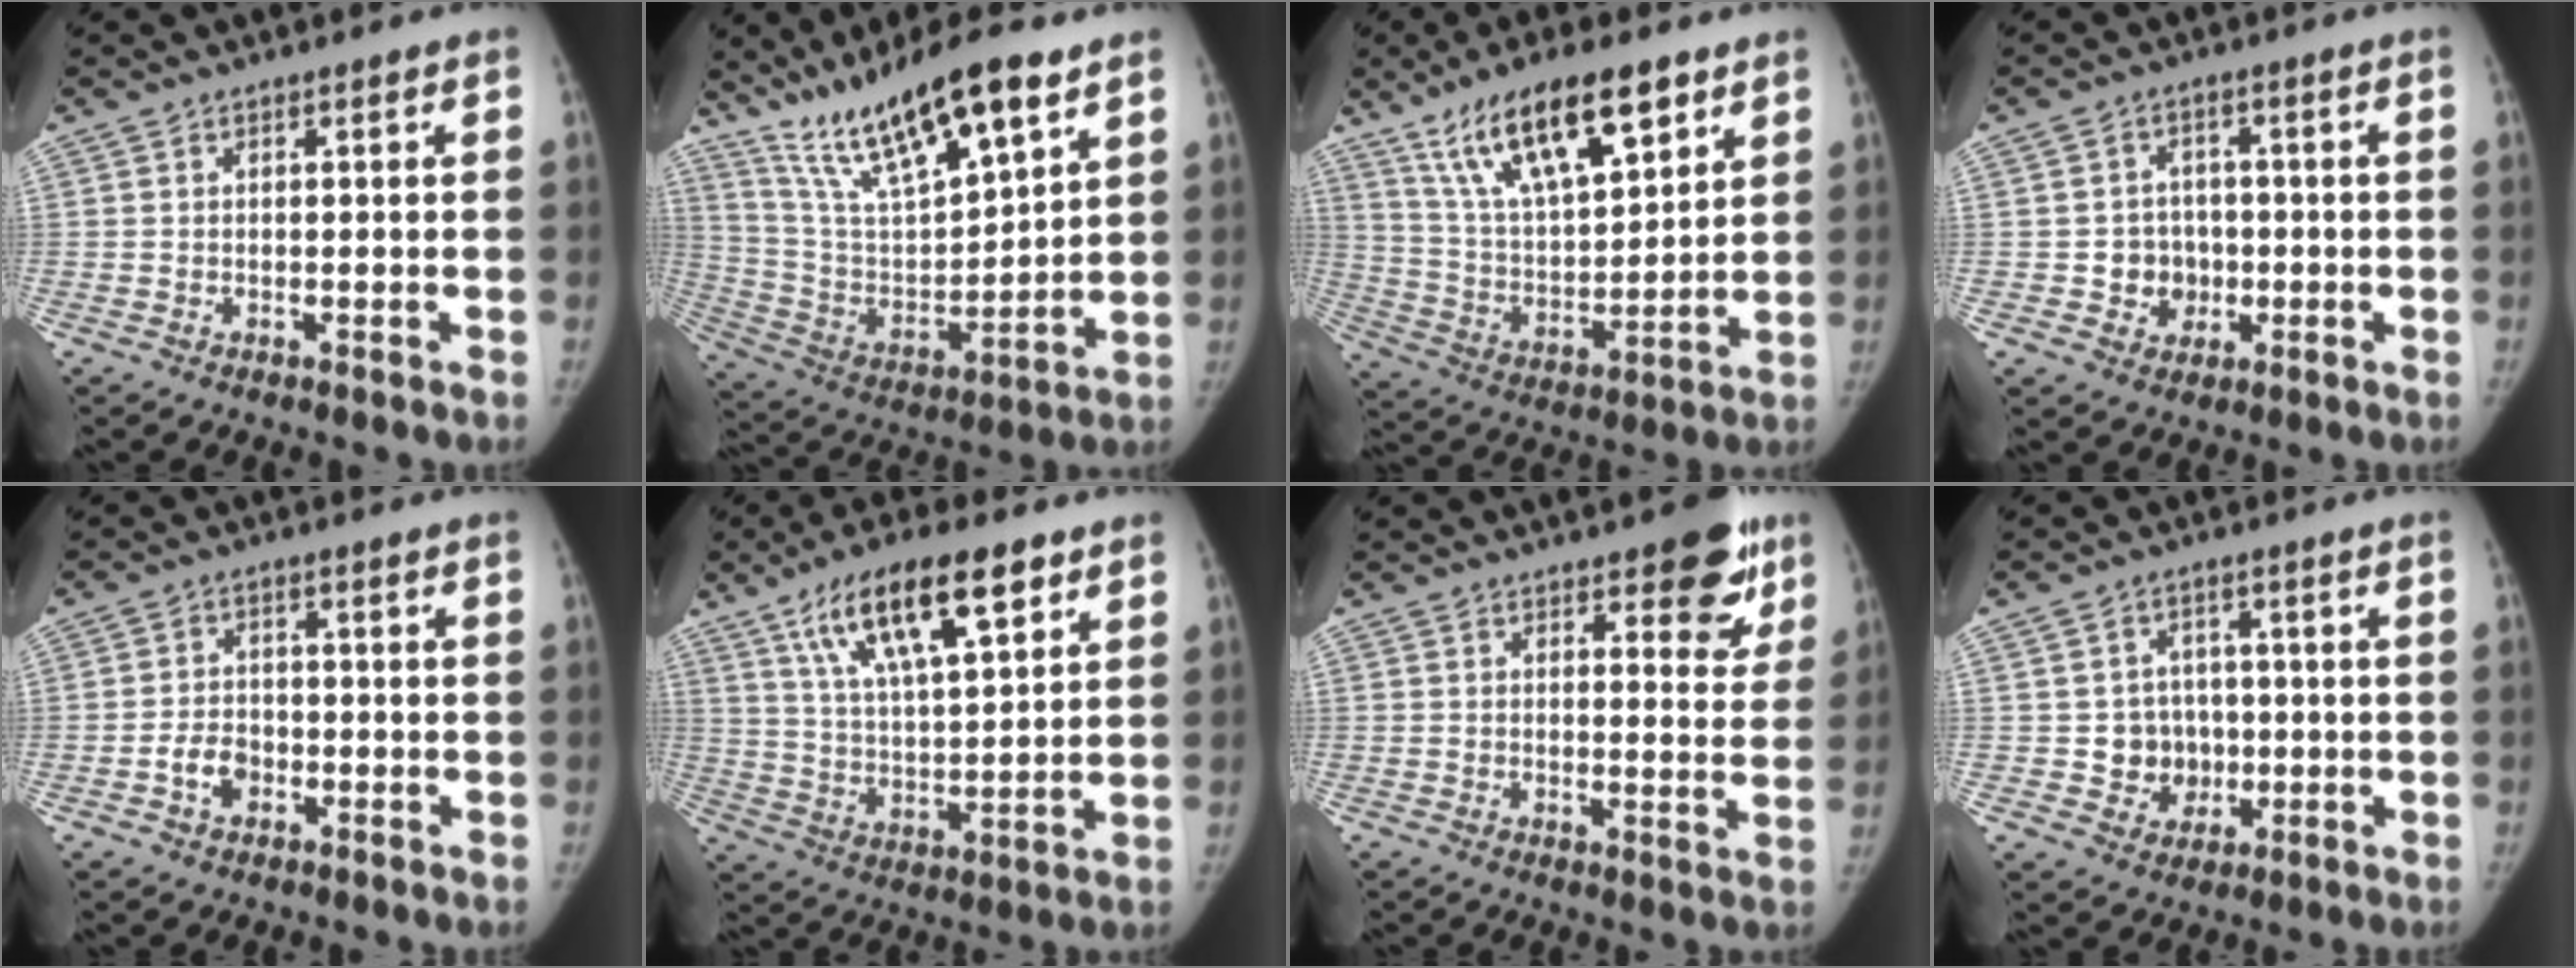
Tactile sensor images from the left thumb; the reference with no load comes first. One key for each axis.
{"total": 20.9, "fx": 14.0, "fy": 5.3, "fz": 14.5, "tx": -0.235, "ty": -0.047, "tz": 0.262}
{"total": 19.5, "fx": 11.7, "fy": 7.3, "fz": 13.9, "tx": -0.210, "ty": -0.040, "tz": 0.217}
{"total": 5.8, "fx": -1.0, "fy": 5.4, "fz": 2.0, "tx": -0.002, "ty": 0.012, "tz": -0.013}
{"total": 4.4, "fx": -1.7, "fy": 3.2, "fz": 2.4, "tx": -0.031, "ty": 0.017, "tz": -0.033}
{"total": 17.6, "fx": 9.6, "fy": 6.1, "fz": 13.5, "tx": -0.204, "ty": -0.027, "tz": 0.170}
{"total": 9.4, "fx": 5.6, "fy": 3.9, "fz": 6.5, "tx": -0.039, "ty": -0.026, "tz": 0.068}
{"total": 6.7, "fx": -0.6, "fy": 6.3, "fz": 2.2, "tx": 0.002, "ty": 0.013, "tz": -0.004}